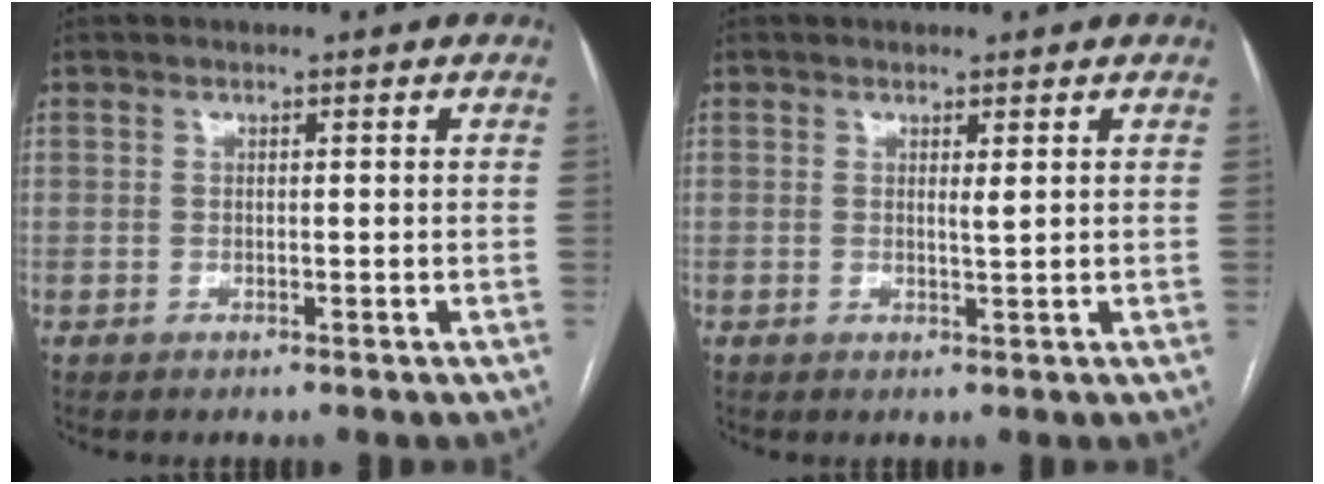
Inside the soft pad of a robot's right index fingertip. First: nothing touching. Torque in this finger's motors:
{"motor_torque": [0.02, 0.06, 0.06, 0.00]}